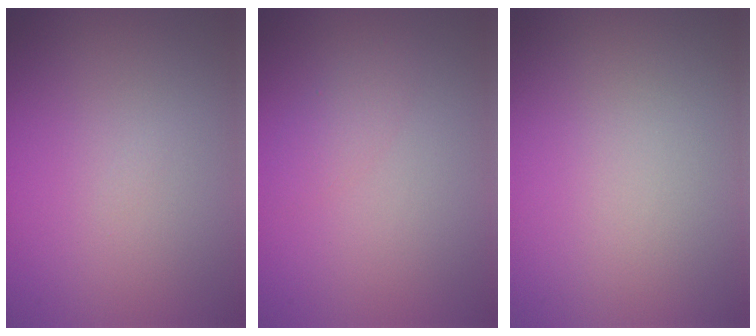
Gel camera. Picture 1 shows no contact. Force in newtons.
{"total": 1.3, "press": 1.3, "slide": 0.0}
{"total": 0.0}